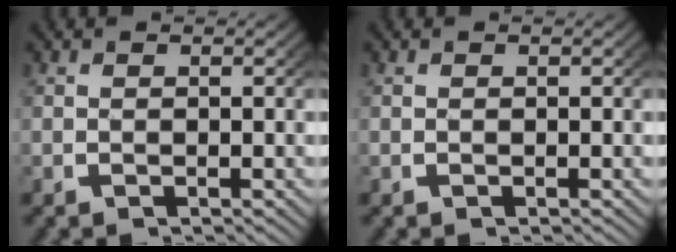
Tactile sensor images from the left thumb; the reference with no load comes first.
{"total": 0.0}